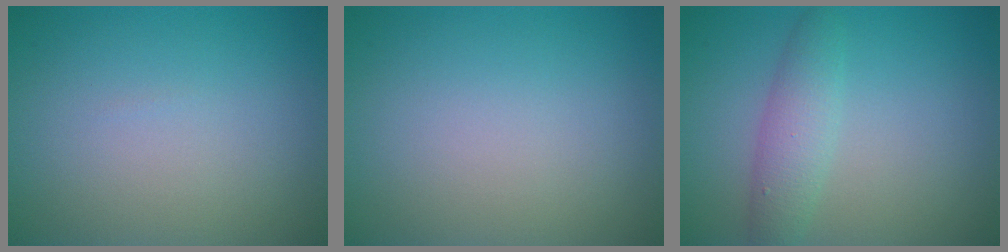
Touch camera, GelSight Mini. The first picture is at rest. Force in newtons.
{"total": 0.0}
{"total": 2.8, "press": 2.8, "slide": 0.0}